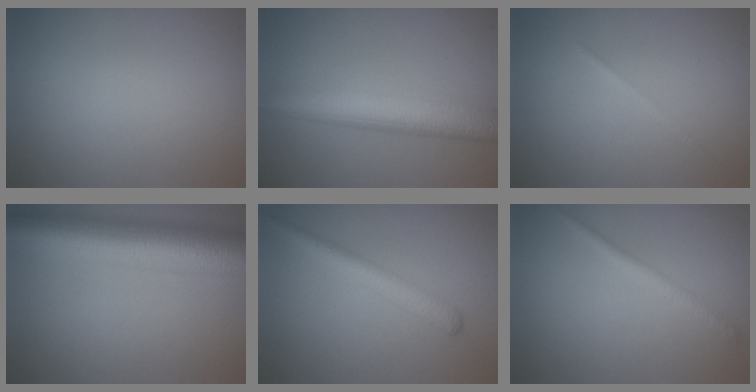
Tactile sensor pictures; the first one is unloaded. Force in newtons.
{"total": 5.9, "press": 5.9, "slide": 0.1}
{"total": 0.8, "press": 0.8, "slide": 0.0}
{"total": 10.6, "press": 10.6, "slide": 0.3}
{"total": 2.7, "press": 2.7, "slide": 0.0}
{"total": 1.6, "press": 1.6, "slide": 0.2}